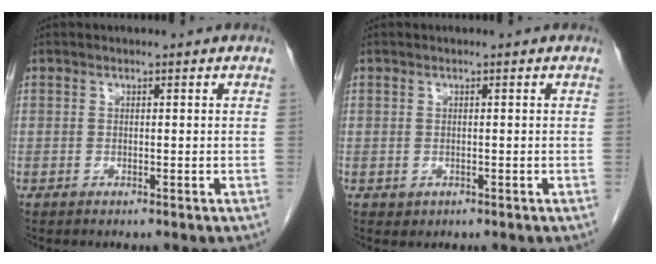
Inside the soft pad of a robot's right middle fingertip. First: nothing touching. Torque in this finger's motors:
{"motor_torque": [0.28, -0.15, -0.02, 0.01]}